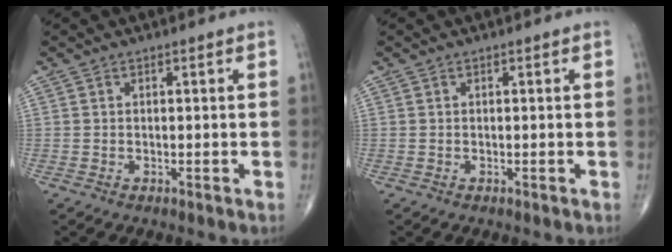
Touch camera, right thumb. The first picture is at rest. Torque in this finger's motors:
{"motor_torque": [-0.04, 0.17, -0.12, -0.07, 0.01]}